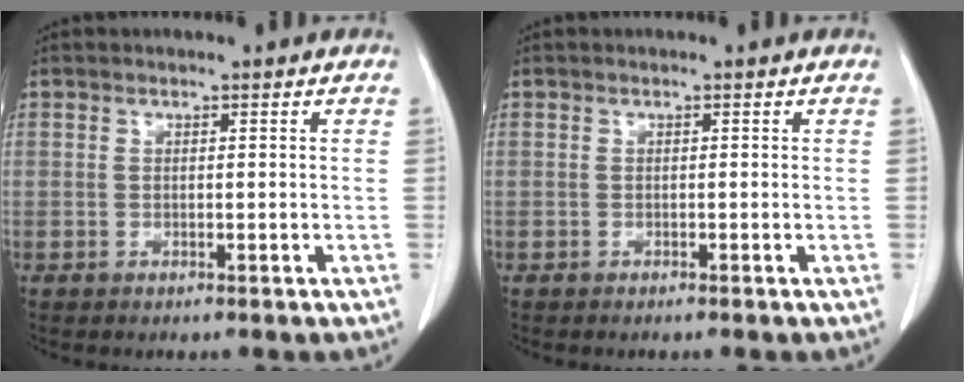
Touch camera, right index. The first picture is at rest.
{"total": 0.0}